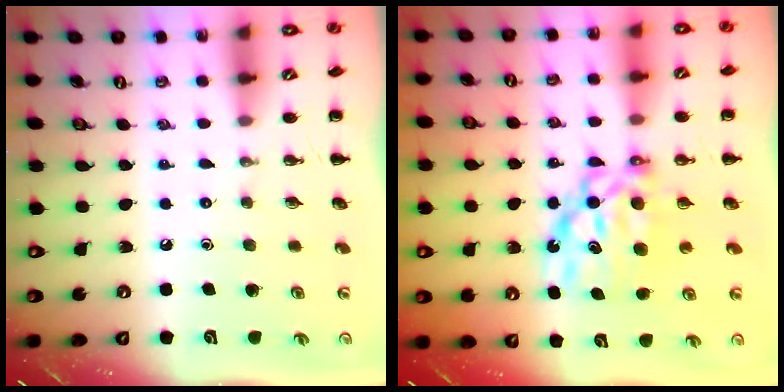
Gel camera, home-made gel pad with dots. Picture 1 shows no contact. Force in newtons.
{"total": 8.7, "press": 8.6, "slide": 1.4}